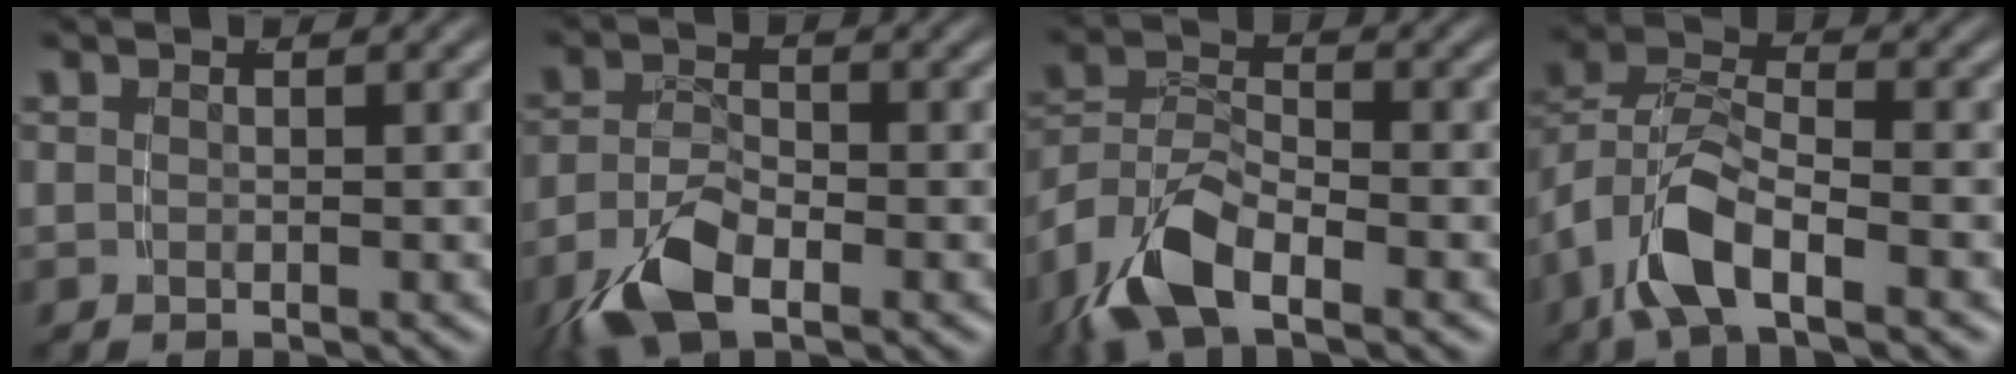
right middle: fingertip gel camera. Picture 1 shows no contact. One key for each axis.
{"total": 5.2, "fx": -2.8, "fy": 2.4, "fz": 3.6, "tx": -0.068, "ty": -0.010, "tz": -0.046}
{"total": 7.2, "fx": -3.4, "fy": 4.6, "fz": 4.3, "tx": -0.100, "ty": -0.025, "tz": -0.059}
{"total": 5.2, "fx": -1.7, "fy": 3.1, "fz": 3.9, "tx": -0.093, "ty": -0.016, "tz": -0.030}